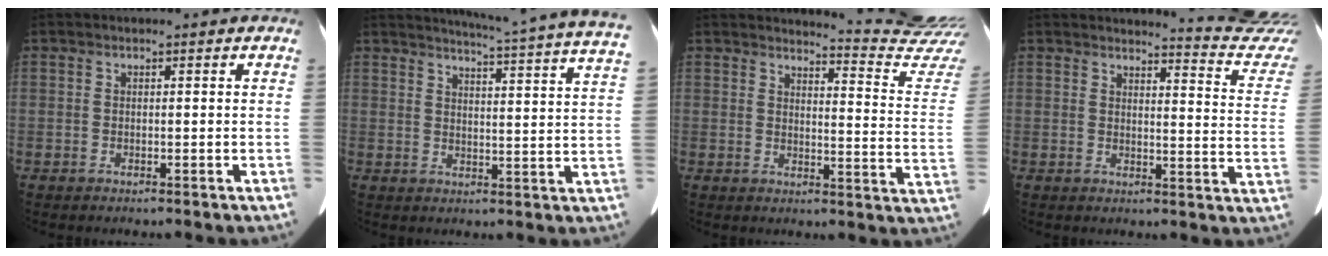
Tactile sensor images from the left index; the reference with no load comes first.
{"total": 21.6, "force": [19.9, -1.4, 8.1], "torque": [-0.122, -0.082, 0.226]}
{"total": 15.5, "force": [15.3, -2.1, 1.2], "torque": [-0.010, -0.150, 0.154]}
{"total": 14.0, "force": [13.9, -1.5, 0.7], "torque": [0.001, -0.138, 0.130]}